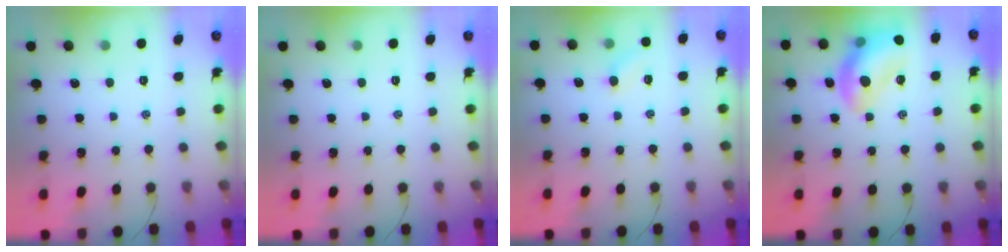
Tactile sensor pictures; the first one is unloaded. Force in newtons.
{"total": 0.0}
{"total": 5.1, "press": 5.0, "slide": 1.4}
{"total": 16.6, "press": 16.4, "slide": 2.3}